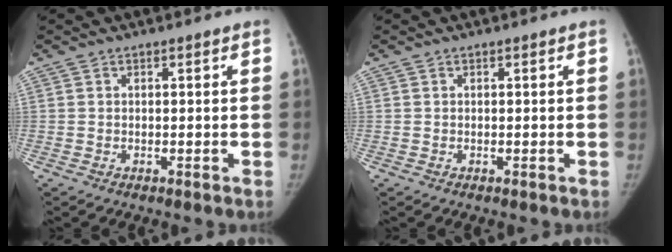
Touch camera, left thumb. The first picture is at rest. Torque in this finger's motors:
{"motor_torque": [0.05, 0.01, 0.24, -0.16, 0.06]}